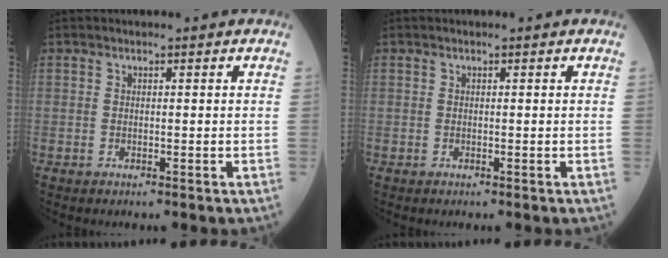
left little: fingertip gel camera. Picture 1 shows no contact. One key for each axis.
{"total": 0.0}